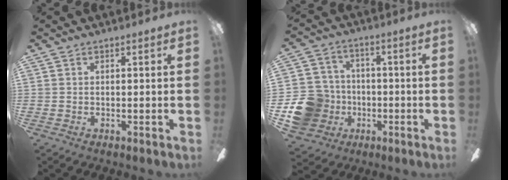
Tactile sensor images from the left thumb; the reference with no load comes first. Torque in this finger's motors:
{"motor_torque": [-0.71, 0.82, 0.01, -0.01, 0.04]}